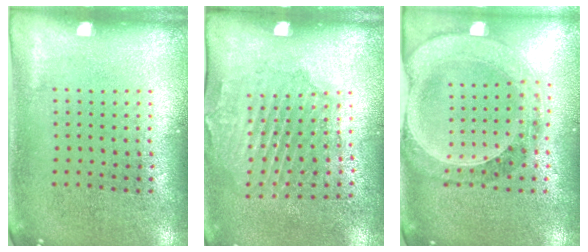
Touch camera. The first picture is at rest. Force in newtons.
{"total": 1.6, "press": 1.4, "slide": 0.7}
{"total": 1.4, "press": 1.3, "slide": 0.4}